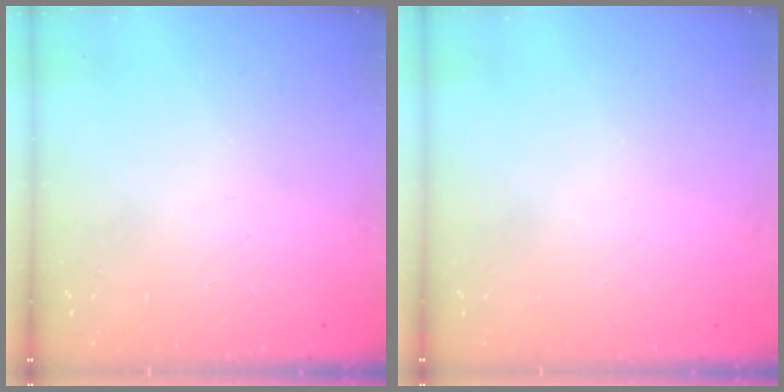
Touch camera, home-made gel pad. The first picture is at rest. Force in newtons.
{"total": 0.0}